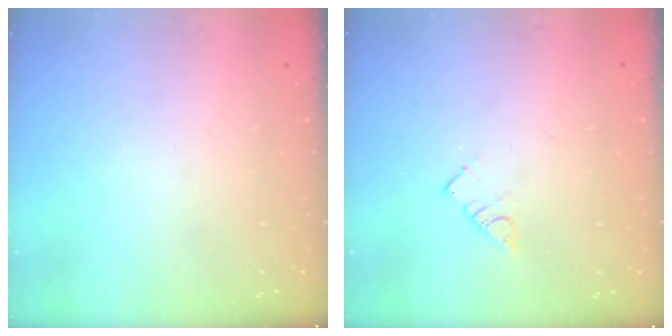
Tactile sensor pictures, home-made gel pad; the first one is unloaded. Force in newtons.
{"total": 2.9, "press": 2.9, "slide": 0.5}